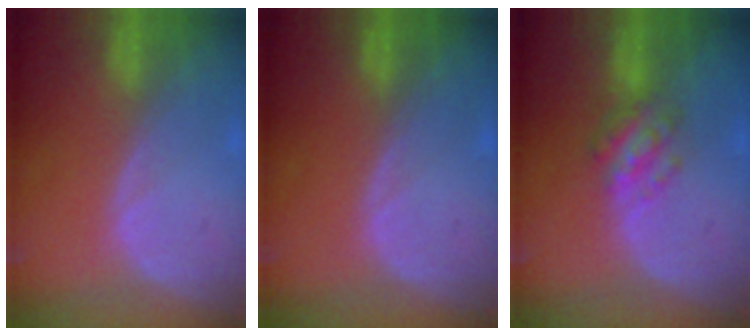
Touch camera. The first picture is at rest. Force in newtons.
{"total": 0.0}
{"total": 5.4, "press": 5.0, "slide": 1.9}